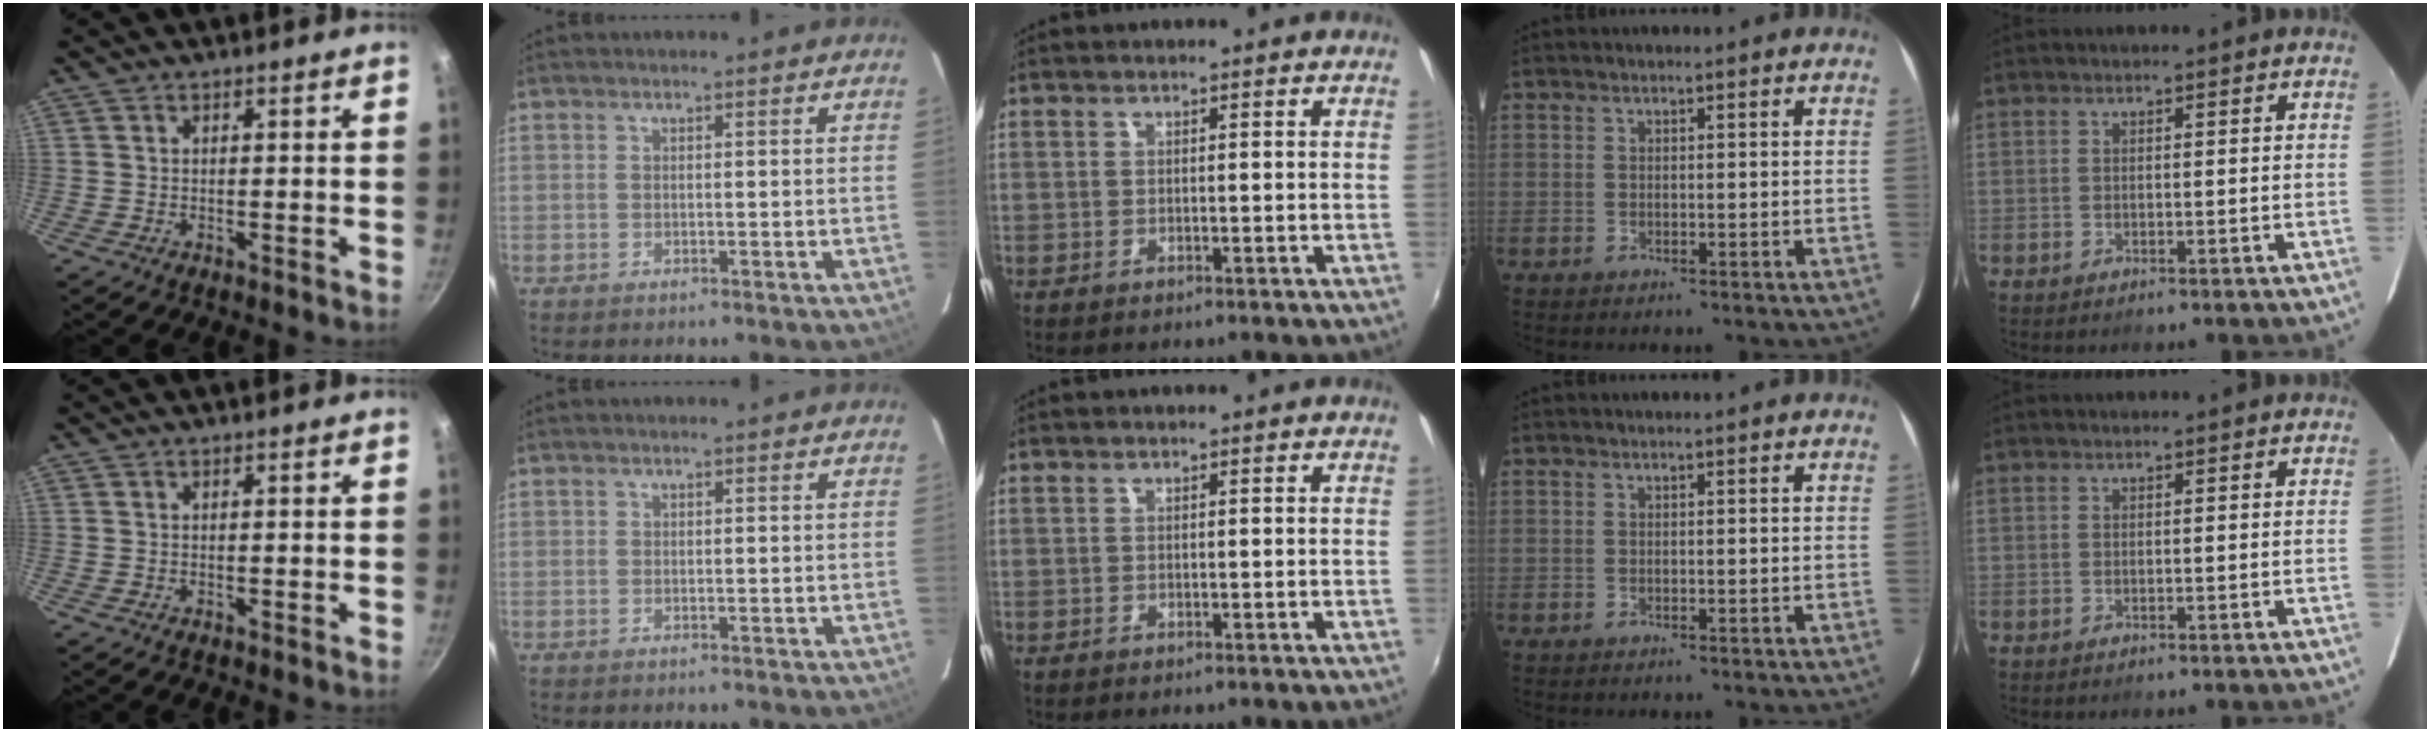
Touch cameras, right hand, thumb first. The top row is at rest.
{}